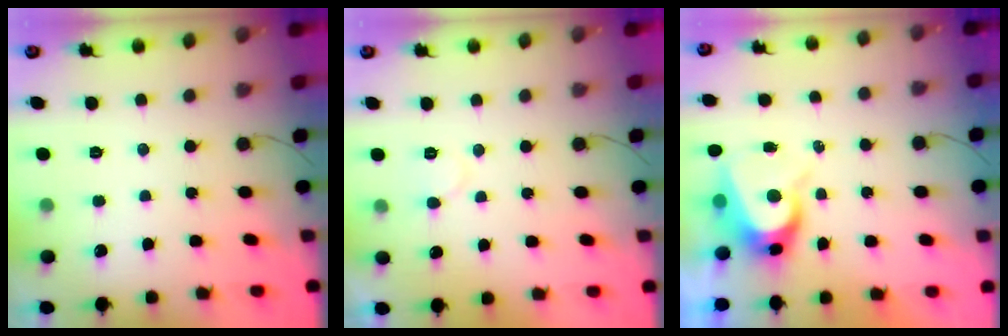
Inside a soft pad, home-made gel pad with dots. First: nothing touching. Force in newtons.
{"total": 5.1, "press": 5.1, "slide": 0.5}
{"total": 8.2, "press": 8.2, "slide": 0.8}